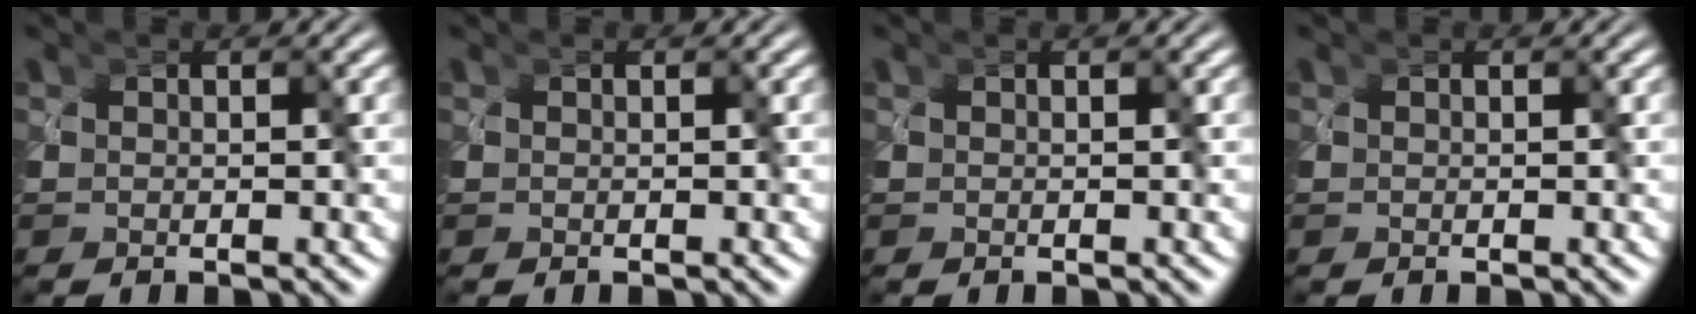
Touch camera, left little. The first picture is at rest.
{"total": 0.0}
{"total": 0.0}
{"total": 0.0}